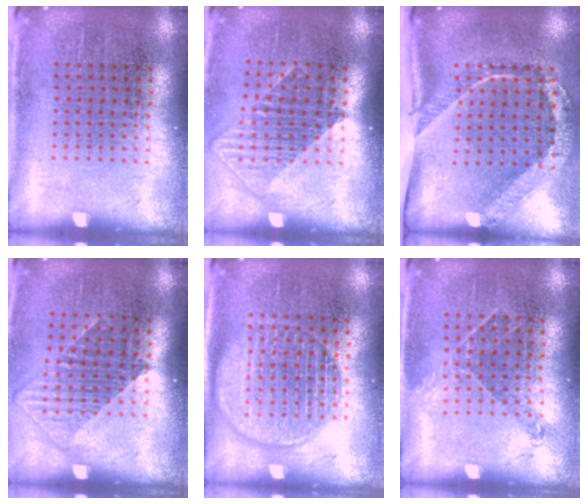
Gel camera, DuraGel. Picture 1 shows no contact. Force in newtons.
{"total": 1.3, "press": 1.0, "slide": 0.7}
{"total": 2.5, "press": 1.6, "slide": 1.9}
{"total": 1.2, "press": 1.0, "slide": 0.6}
{"total": 2.1, "press": 2.1, "slide": 0.3}
{"total": 1.0, "press": 0.8, "slide": 0.6}